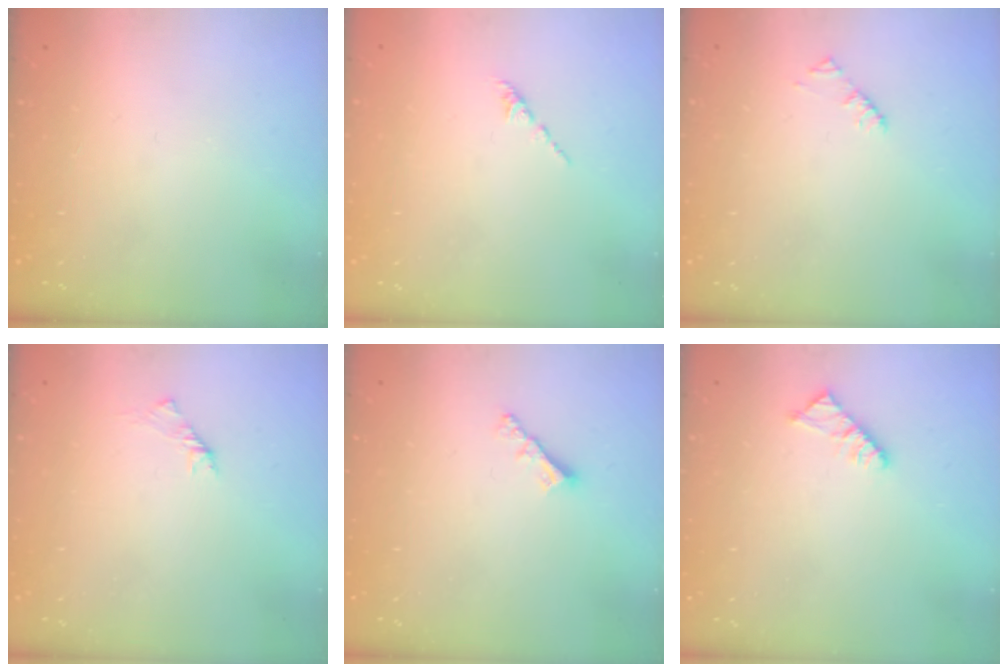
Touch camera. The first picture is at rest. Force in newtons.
{"total": 1.6, "press": 1.5, "slide": 0.6}
{"total": 1.9, "press": 1.9, "slide": 0.3}
{"total": 1.6, "press": 1.4, "slide": 0.6}
{"total": 2.9, "press": 2.9, "slide": 0.3}
{"total": 5.2, "press": 5.2, "slide": 0.6}